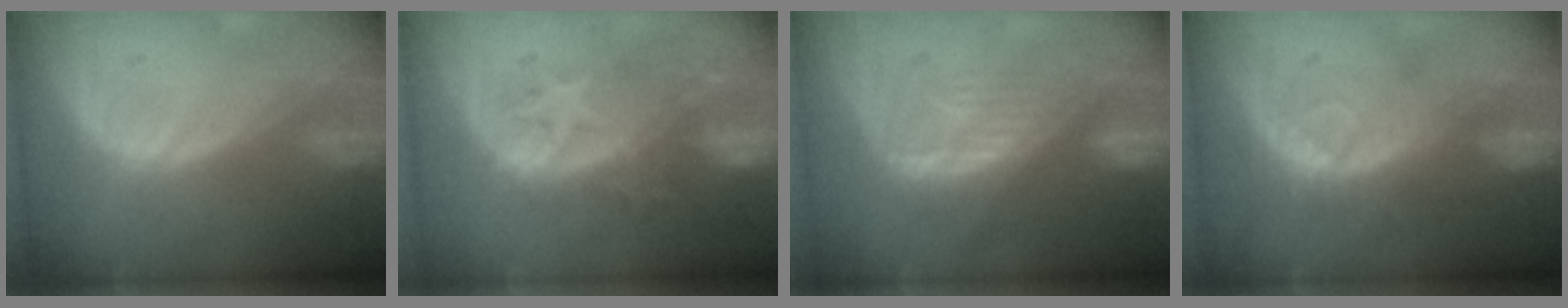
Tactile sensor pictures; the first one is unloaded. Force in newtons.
{"total": 9.9, "press": 8.7, "slide": 4.7}
{"total": 8.1, "press": 7.3, "slide": 3.4}
{"total": 8.1, "press": 7.2, "slide": 3.7}